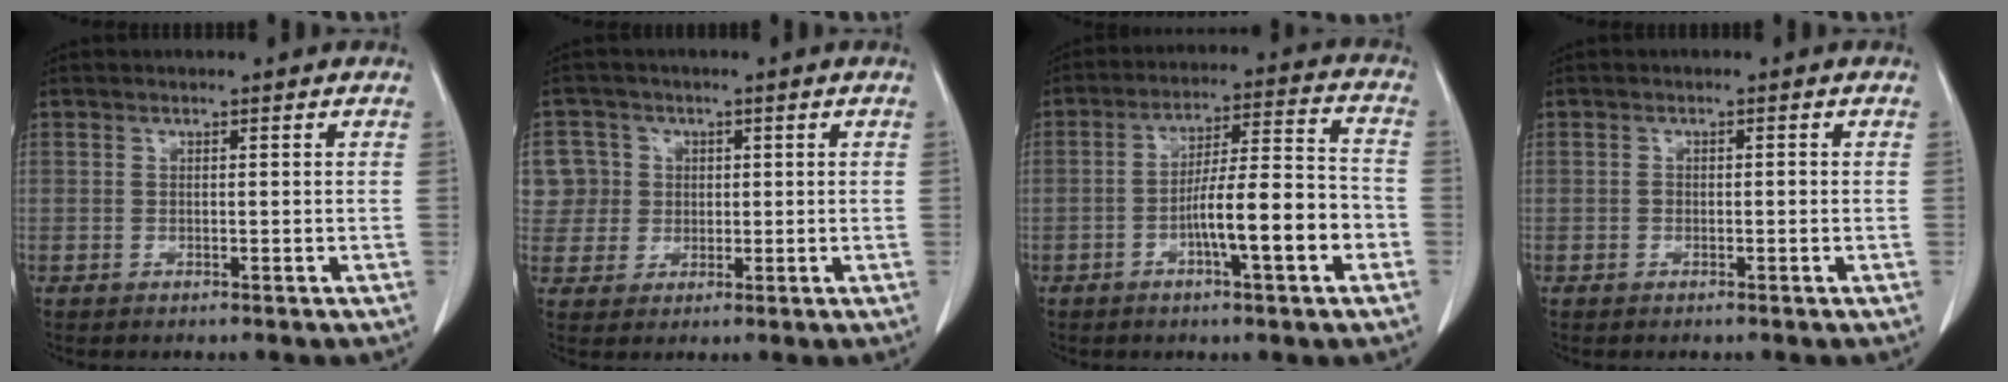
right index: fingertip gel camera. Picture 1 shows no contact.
{"total": 6.7, "force": [1.4, 6.5, 0.1], "torque": [0.002, 0.022, 0.033]}
{"total": 11.9, "force": [-4.1, 1.3, 11.1], "torque": [-0.182, 0.016, -0.065]}
{"total": 0.7, "force": [-0.2, 0.5, 0.5], "torque": [-0.009, 0.002, -0.004]}